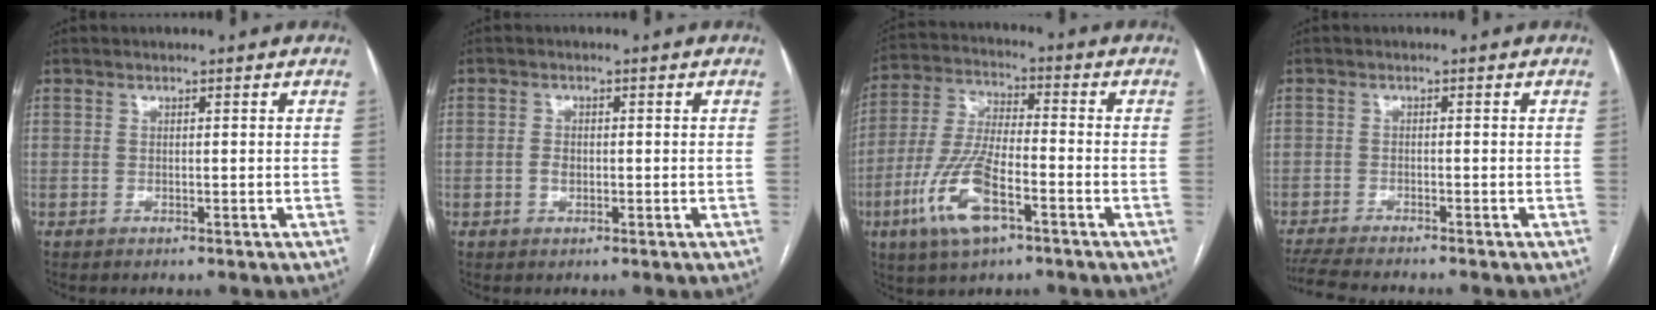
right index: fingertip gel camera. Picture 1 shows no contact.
{"total": 1.6, "force": [-0.3, 1.1, 1.1], "torque": [-0.019, 0.003, -0.003]}
{"total": 12.3, "force": [-5.3, 3.4, 10.5], "torque": [-0.233, -0.008, -0.098]}
{"total": 7.0, "force": [-6.4, 0.7, 2.7], "torque": [-0.043, -0.016, -0.106]}